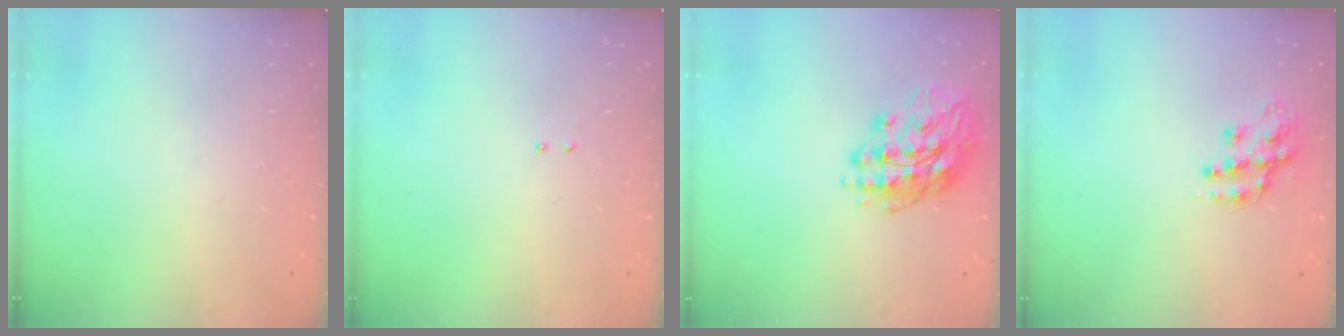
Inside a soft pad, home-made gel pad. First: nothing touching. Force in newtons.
{"total": 2.1, "press": 2.0, "slide": 0.6}
{"total": 15.3, "press": 15.3, "slide": 0.8}
{"total": 12.8, "press": 12.8, "slide": 0.9}